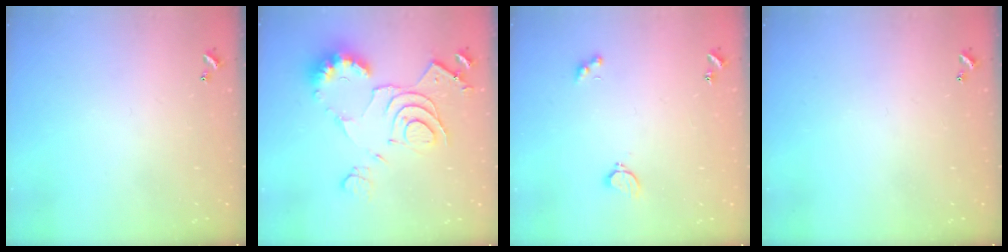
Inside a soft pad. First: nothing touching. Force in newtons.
{"total": 13.4, "press": 13.3, "slide": 1.5}
{"total": 2.0, "press": 1.9, "slide": 0.5}
{"total": 0.0}